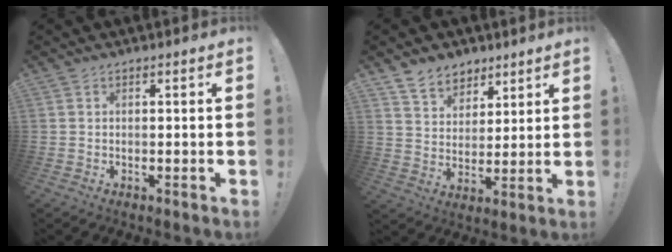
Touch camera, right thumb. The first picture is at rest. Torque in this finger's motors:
{"motor_torque": [-0.39, 0.92, 0.44, 0.72, 0.00]}